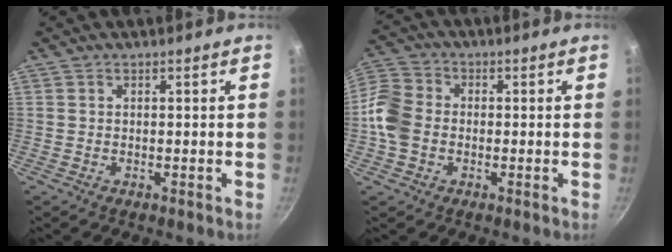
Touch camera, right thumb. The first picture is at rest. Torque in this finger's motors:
{"motor_torque": [1.23, 1.44, 0.75, -0.47, 0.07]}